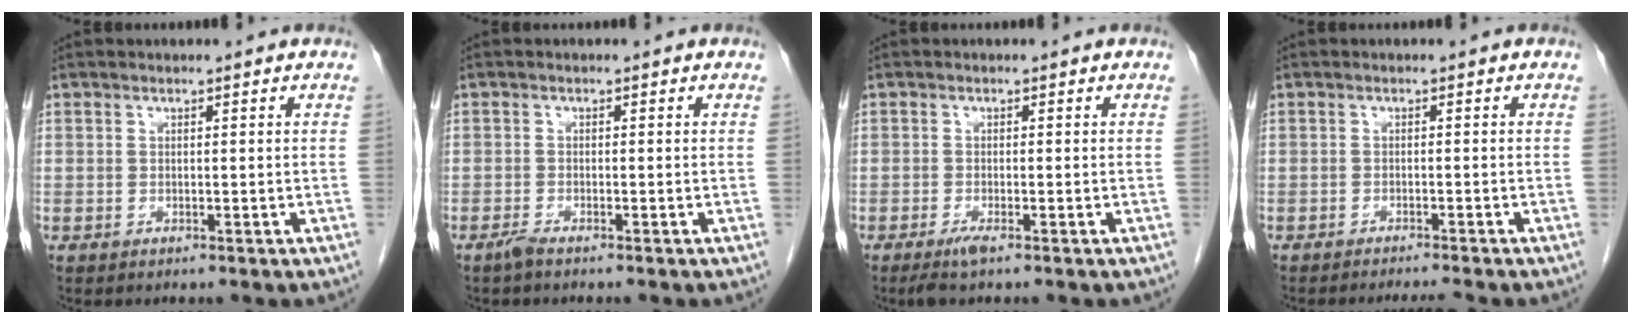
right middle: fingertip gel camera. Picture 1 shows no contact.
{"total": 1.2, "force": [-1.1, -0.1, 0.6], "torque": [-0.019, -0.003, -0.022]}
{"total": 2.0, "force": [-1.4, 0.0, 1.5], "torque": [-0.033, -0.006, -0.027]}
{"total": 3.8, "force": [-3.5, -0.8, 1.2], "torque": [-0.016, -0.010, -0.051]}